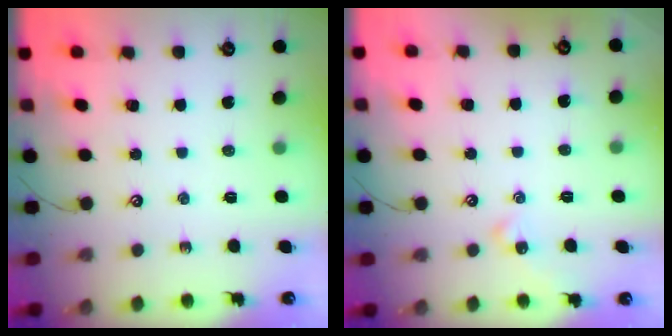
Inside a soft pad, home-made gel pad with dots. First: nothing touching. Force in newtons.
{"total": 2.6, "press": 2.6, "slide": 0.6}